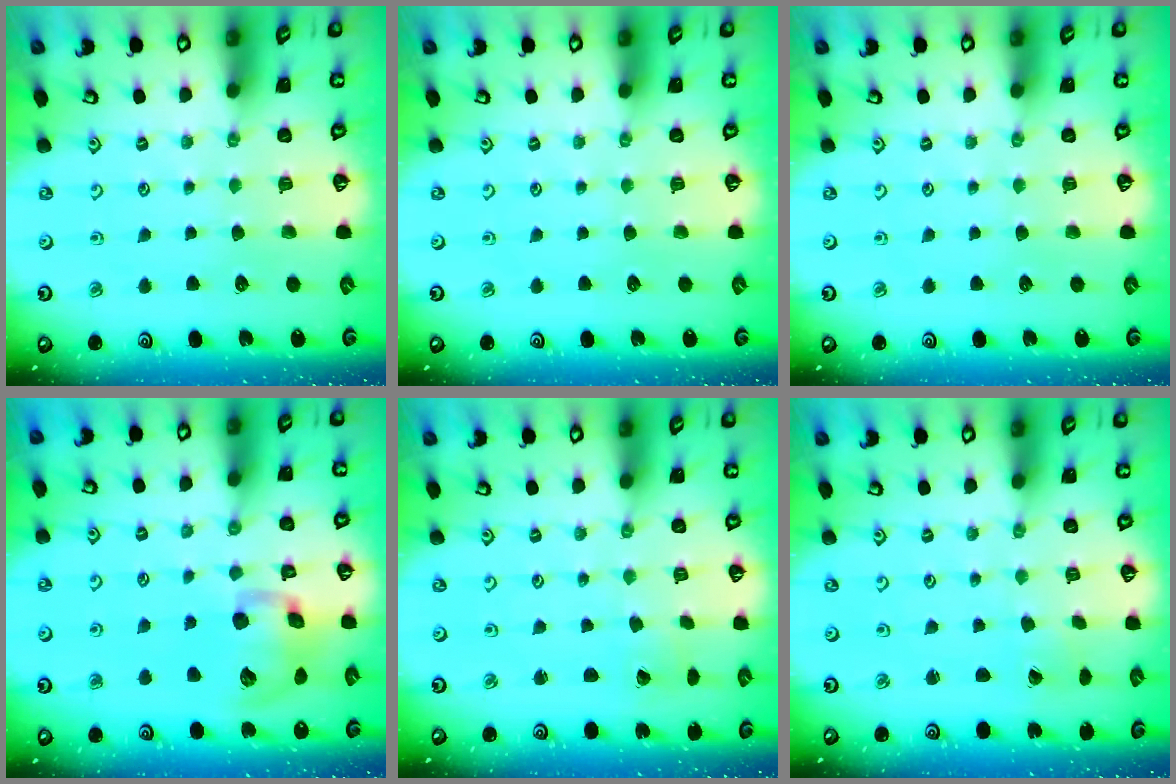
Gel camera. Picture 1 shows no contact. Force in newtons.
{"total": 0.0}
{"total": 0.0}
{"total": 14.6, "press": 14.4, "slide": 2.5}
{"total": 1.5, "press": 1.5, "slide": 0.0}
{"total": 0.0}